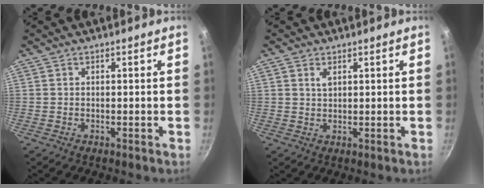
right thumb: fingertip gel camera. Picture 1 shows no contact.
{"total": 1.1, "force": [0.5, 0.8, 0.5], "torque": [-0.009, 0.002, 0.009]}